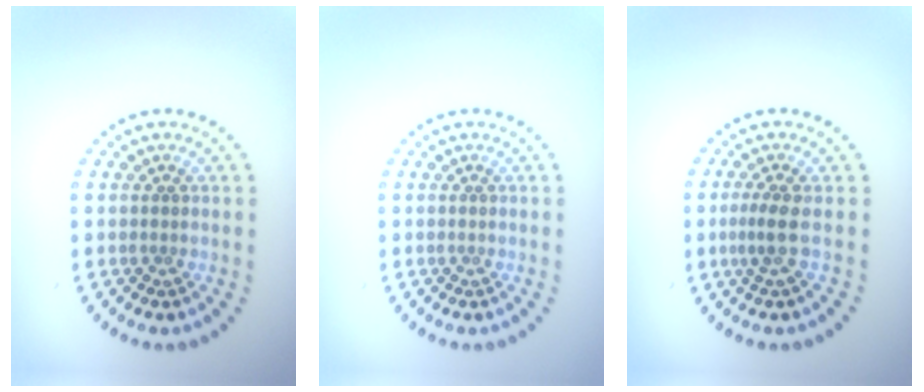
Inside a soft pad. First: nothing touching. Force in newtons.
{"total": 0.0}
{"total": 1.8, "press": 1.3, "slide": 1.2}